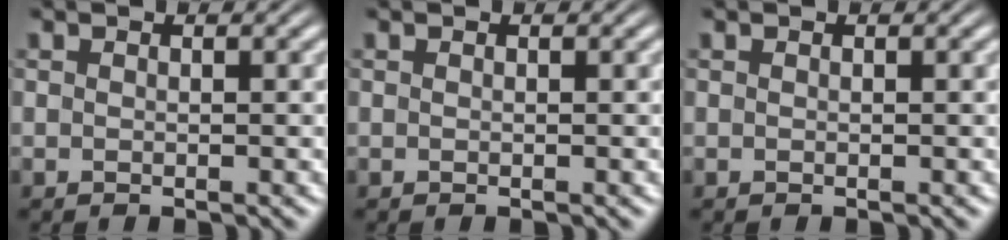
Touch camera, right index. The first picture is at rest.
{"total": 0.0}
{"total": 0.0}